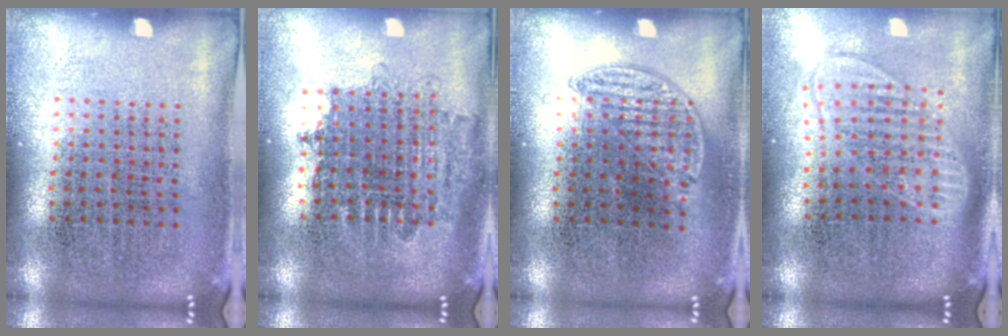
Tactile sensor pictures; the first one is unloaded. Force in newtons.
{"total": 1.6, "press": 1.3, "slide": 0.9}
{"total": 0.8, "press": 0.6, "slide": 0.5}
{"total": 1.8, "press": 1.5, "slide": 1.0}